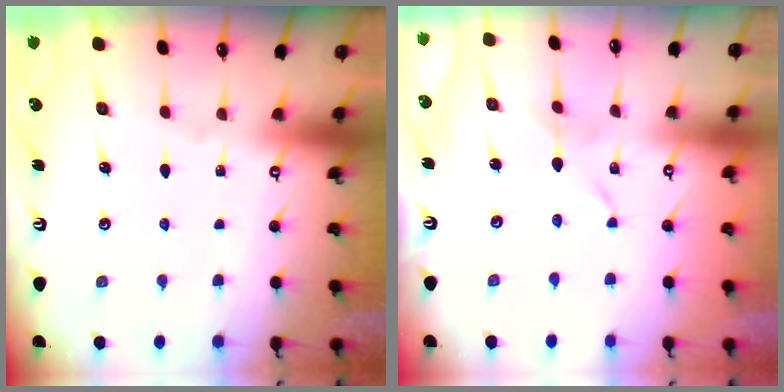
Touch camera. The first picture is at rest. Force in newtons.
{"total": 1.3, "press": 1.3, "slide": 0.1}